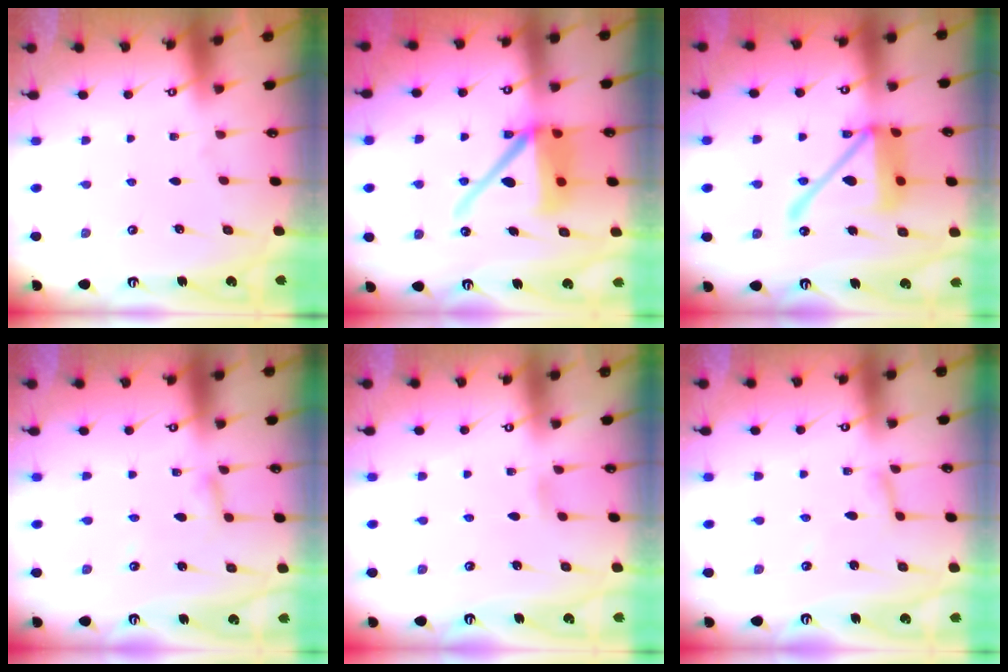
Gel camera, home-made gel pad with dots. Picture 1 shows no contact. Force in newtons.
{"total": 15.9, "press": 15.7, "slide": 2.0}
{"total": 17.7, "press": 17.5, "slide": 2.5}
{"total": 2.8, "press": 2.8, "slide": 0.3}
{"total": 3.7, "press": 3.7, "slide": 0.3}
{"total": 3.3, "press": 3.3, "slide": 0.3}